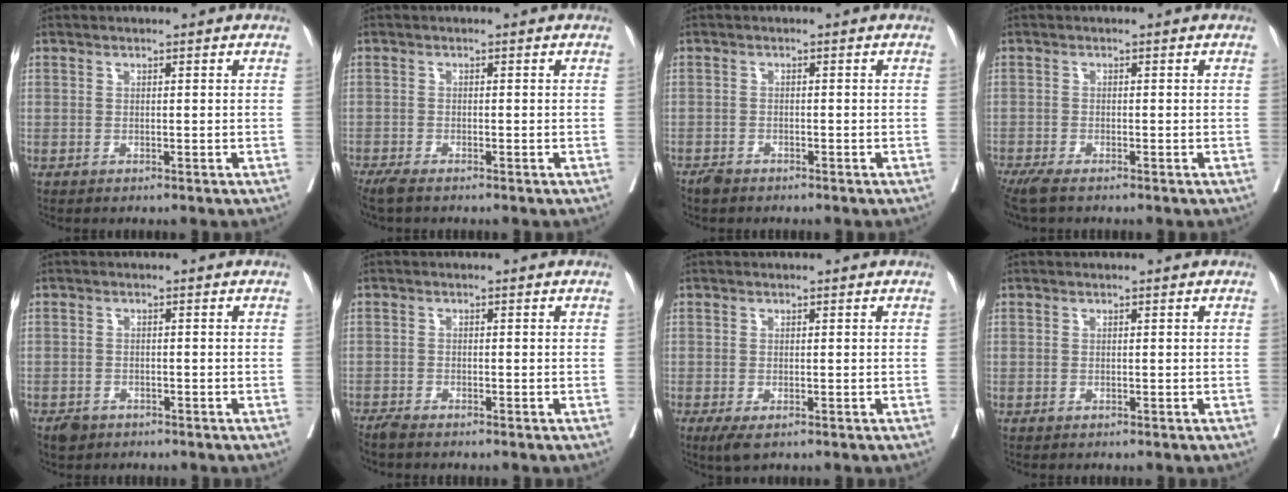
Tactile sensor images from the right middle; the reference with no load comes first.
{"total": 2.8, "force": [-2.3, 0.4, 1.4], "torque": [-0.027, -0.009, -0.043]}
{"total": 1.3, "force": [-1.2, 0.6, 0.2], "torque": [-0.007, 0.000, -0.021]}
{"total": 3.6, "force": [-2.9, 0.5, 2.0], "torque": [-0.038, -0.012, -0.053]}
{"total": 2.1, "force": [-1.5, 1.5, 0.3], "torque": [-0.009, 0.004, -0.023]}
{"total": 1.7, "force": [-1.6, 0.0, 0.4], "torque": [-0.008, -0.004, -0.032]}
{"total": 2.3, "force": [-1.3, 0.7, 1.7], "torque": [-0.026, -0.006, -0.017]}
{"total": 0.0}